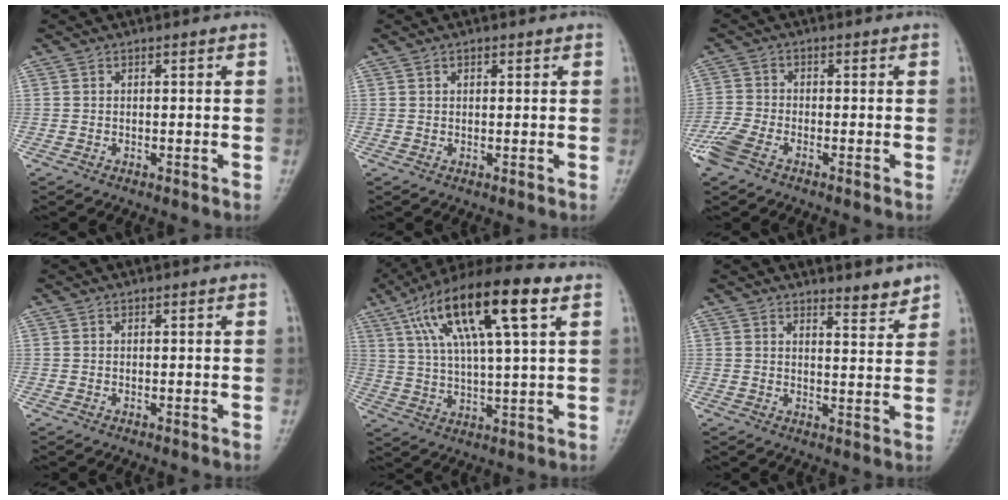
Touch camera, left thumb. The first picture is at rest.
{"total": 1.0, "force": [0.5, 0.5, 0.6], "torque": [-0.008, 0.000, 0.007]}
{"total": 6.3, "force": [-4.0, 3.0, 3.9], "torque": [-0.104, 0.004, -0.083]}
{"total": 0.0}
{"total": 19.9, "force": [8.6, 5.1, 17.2], "torque": [-0.308, 0.006, 0.147]}
{"total": 3.6, "force": [3.3, 0.7, 1.4], "torque": [-0.007, -0.032, 0.046]}